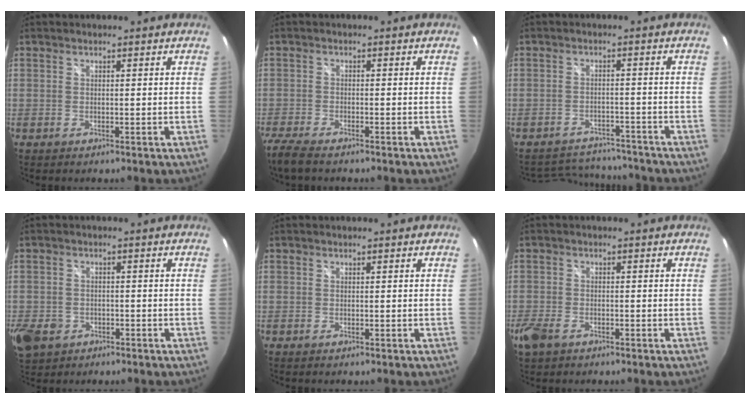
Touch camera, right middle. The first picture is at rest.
{"total": 5.0, "force": [-4.1, 0.7, 2.7], "torque": [-0.077, -0.021, -0.084]}
{"total": 9.6, "force": [-8.9, 3.0, 1.7], "torque": [-0.047, 0.019, -0.120]}
{"total": 10.4, "force": [-4.6, 7.9, 5.0], "torque": [-0.155, -0.020, -0.077]}
{"total": 0.0}
{"total": 4.8, "force": [-2.9, 2.8, 2.6], "torque": [-0.069, -0.009, -0.055]}